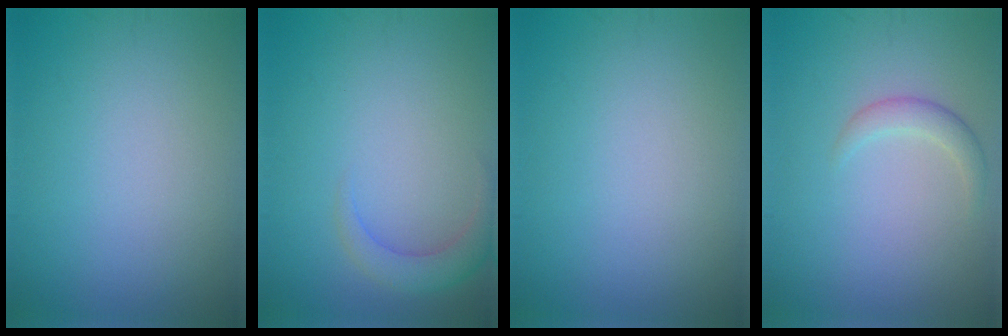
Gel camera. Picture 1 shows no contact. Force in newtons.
{"total": 2.4, "press": 2.4, "slide": 0.3}
{"total": 0.0}
{"total": 1.6, "press": 1.6, "slide": 0.1}